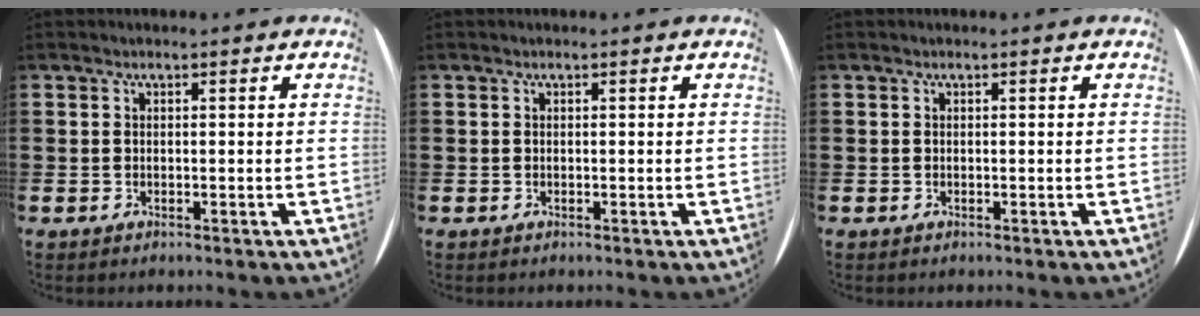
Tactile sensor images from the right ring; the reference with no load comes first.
{"total": 0.0}
{"total": 0.0}